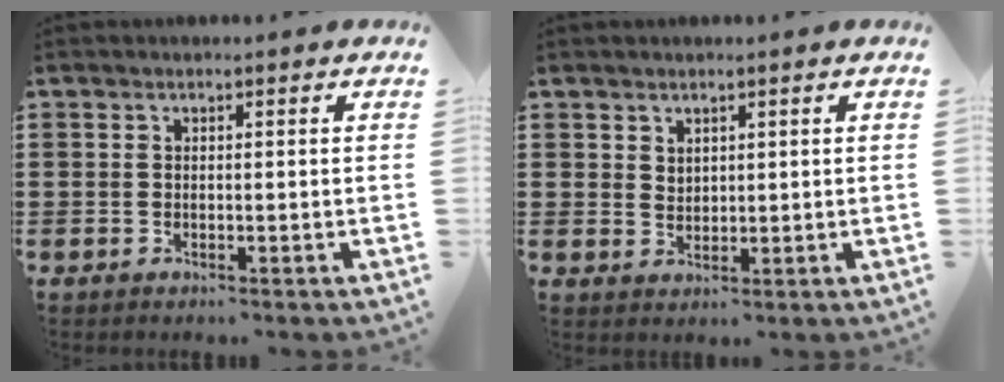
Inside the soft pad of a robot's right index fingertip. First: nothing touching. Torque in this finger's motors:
{"motor_torque": [-0.56, 0.57, -0.05, -0.01]}